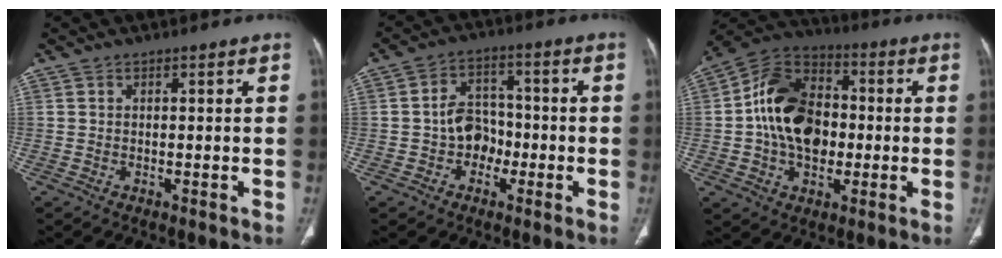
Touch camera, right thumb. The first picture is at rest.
{"total": 7.1, "force": [-1.8, 5.7, 3.8], "torque": [-0.032, 0.029, -0.038]}
{"total": 17.4, "force": [-0.4, 12.3, 12.3], "torque": [-0.186, 0.029, -0.012]}